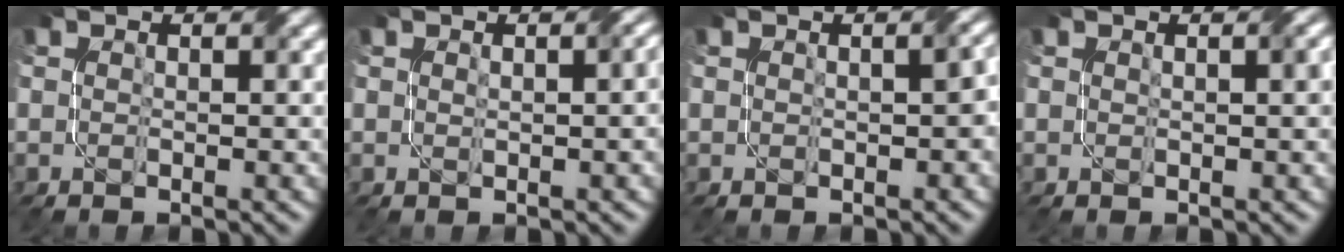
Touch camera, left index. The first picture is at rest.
{"total": 2.6, "force": [0.5, 0.9, 2.3], "torque": [-0.020, 0.009, 0.009]}
{"total": 1.8, "force": [0.2, 0.4, 1.8], "torque": [-0.025, 0.007, 0.003]}
{"total": 2.1, "force": [0.7, 0.7, 1.9], "torque": [-0.018, 0.005, 0.006]}